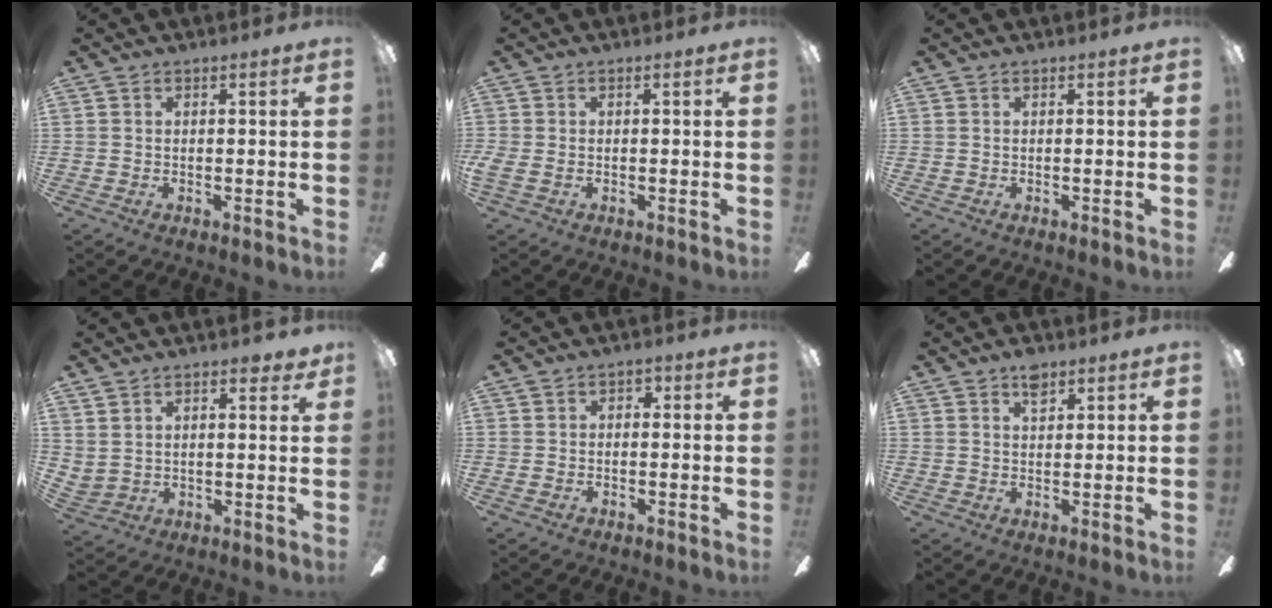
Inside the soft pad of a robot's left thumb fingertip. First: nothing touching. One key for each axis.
{"total": 2.0, "fx": -0.5, "fy": 0.8, "fz": 1.7, "tx": -0.038, "ty": 0.003, "tz": -0.010}
{"total": 0.0}
{"total": 4.9, "fx": 4.0, "fy": 2.5, "fz": 1.2, "tx": -0.019, "ty": -0.015, "tz": 0.075}
{"total": 1.5, "fx": -0.8, "fy": 1.2, "fz": 0.3, "tx": -0.004, "ty": 0.006, "tz": -0.017}
{"total": 3.3, "fx": 2.4, "fy": 1.5, "fz": 1.8, "tx": -0.023, "ty": -0.005, "tz": 0.040}